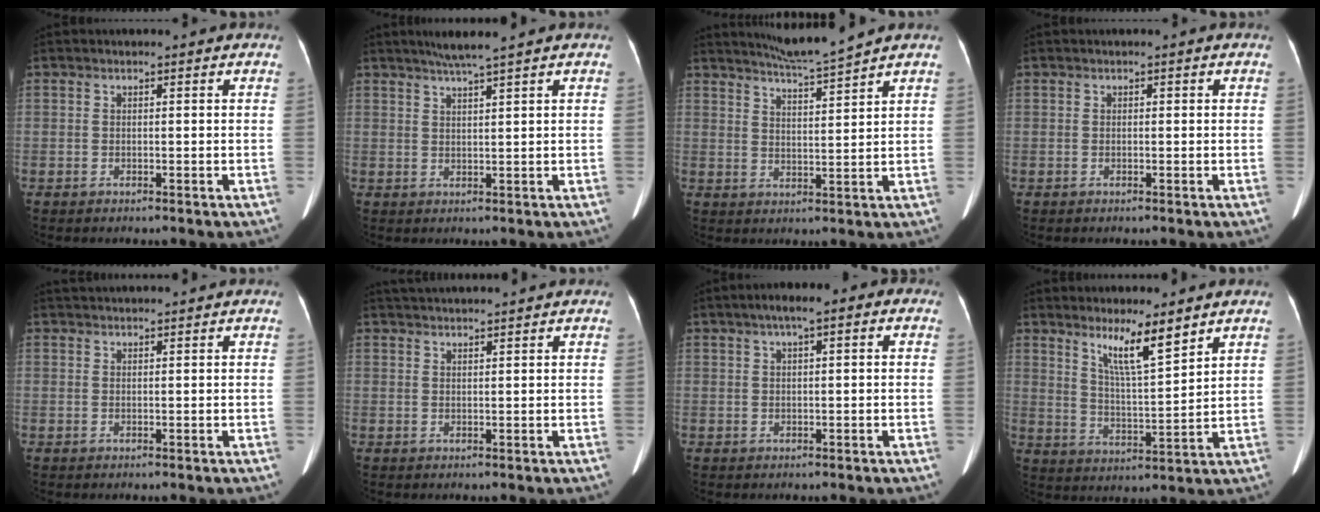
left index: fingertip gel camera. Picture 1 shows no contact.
{"total": 4.4, "force": [3.5, -0.9, 2.5], "torque": [-0.043, 0.007, 0.063]}
{"total": 6.4, "force": [5.9, -1.6, 1.9], "torque": [-0.041, -0.011, 0.106]}
{"total": 0.0}
{"total": 4.7, "force": [4.5, 0.1, 1.3], "torque": [-0.015, 0.037, 0.065]}
{"total": 7.8, "force": [7.3, -0.1, 2.8], "torque": [-0.044, 0.035, 0.104]}
{"total": 4.9, "force": [2.3, 1.4, 4.2], "torque": [-0.068, 0.025, 0.029]}
{"total": 7.8, "force": [5.6, 0.3, 5.4], "torque": [-0.101, -0.013, 0.102]}